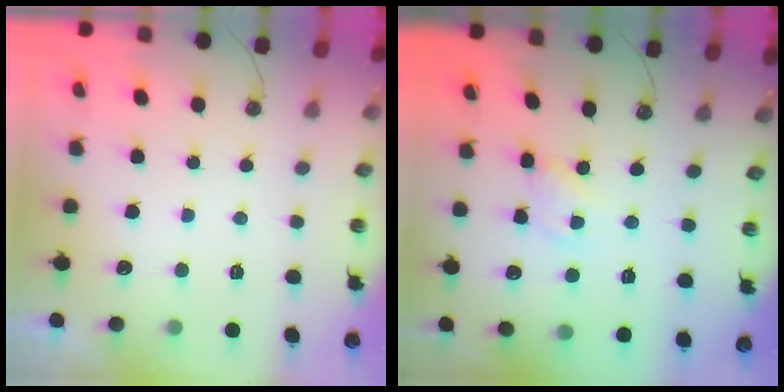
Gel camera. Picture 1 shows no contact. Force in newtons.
{"total": 1.6, "press": 1.6, "slide": 0.2}